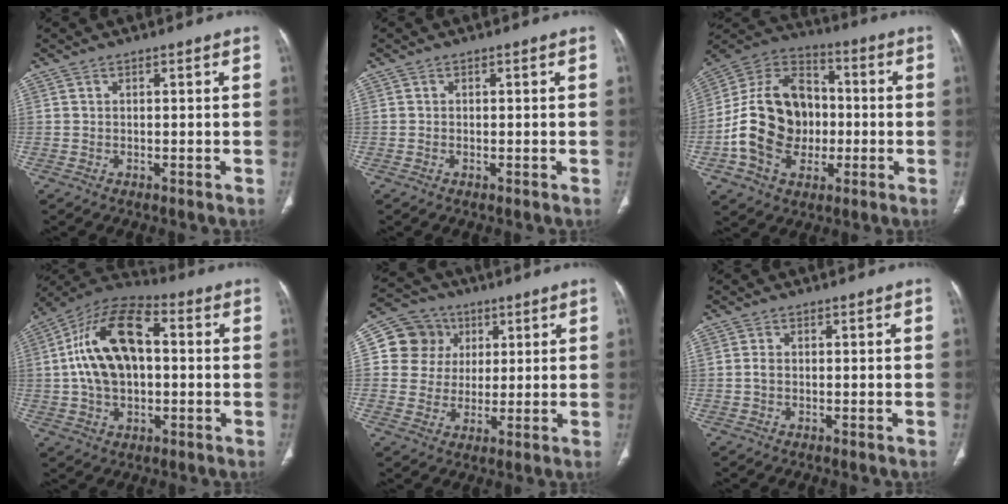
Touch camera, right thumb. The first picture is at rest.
{"total": 0.0}
{"total": 20.2, "force": [-2.9, 15.5, 12.6], "torque": [-0.195, 0.033, -0.047]}
{"total": 17.5, "force": [1.7, 10.1, 14.2], "torque": [-0.250, 0.032, 0.025]}
{"total": 10.3, "force": [2.8, 9.6, 2.3], "torque": [-0.008, 0.003, 0.044]}
{"total": 1.3, "force": [-0.3, 0.7, 1.1], "torque": [-0.022, 0.001, -0.004]}